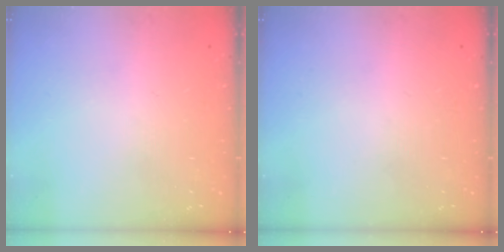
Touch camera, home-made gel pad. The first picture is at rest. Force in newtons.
{"total": 0.0}